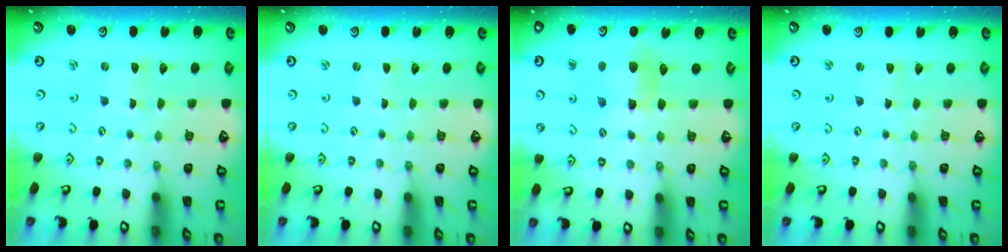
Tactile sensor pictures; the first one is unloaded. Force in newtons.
{"total": 0.9, "press": 0.9, "slide": 0.2}
{"total": 6.9, "press": 6.9, "slide": 0.4}
{"total": 2.1, "press": 2.1, "slide": 0.3}